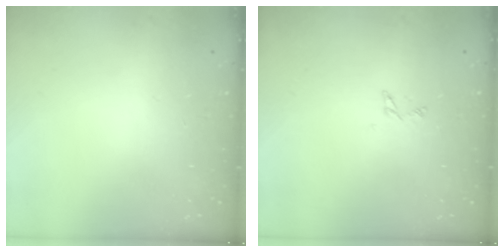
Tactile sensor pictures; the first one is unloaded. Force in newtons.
{"total": 2.8, "press": 2.8, "slide": 0.3}